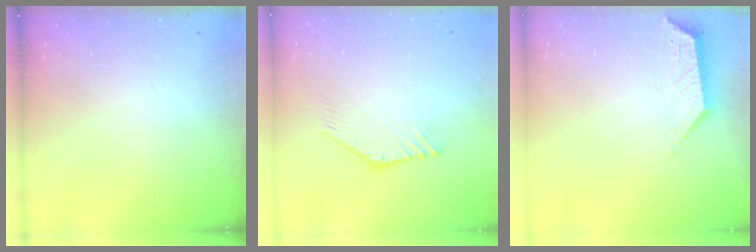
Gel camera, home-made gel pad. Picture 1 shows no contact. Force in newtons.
{"total": 2.2, "press": 2.2, "slide": 0.1}
{"total": 2.9, "press": 2.9, "slide": 0.5}